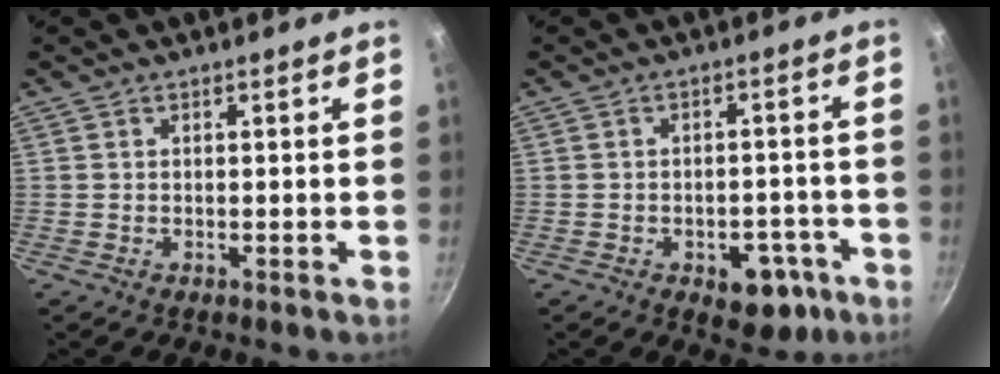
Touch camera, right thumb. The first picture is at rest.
{"total": 7.7, "force": [-3.9, 4.5, 4.9], "torque": [-0.037, 0.026, -0.045]}